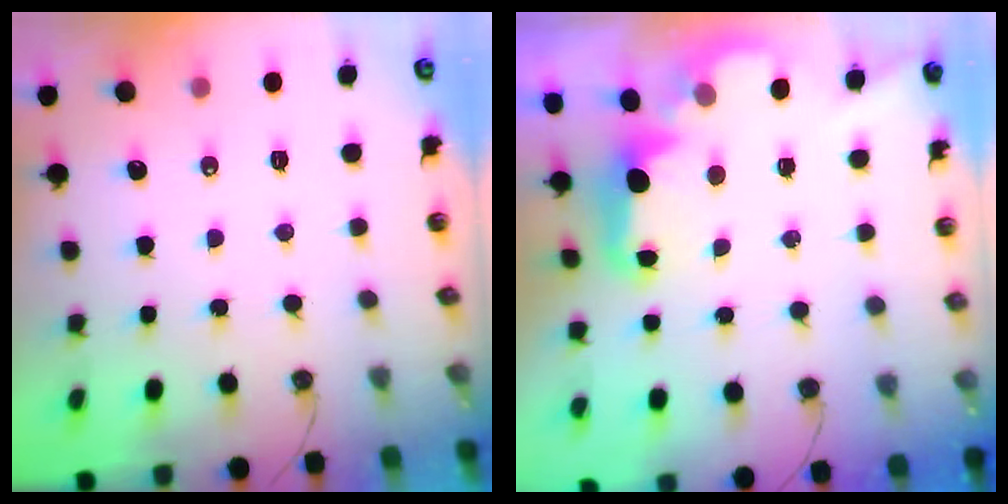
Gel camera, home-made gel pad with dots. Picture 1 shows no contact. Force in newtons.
{"total": 2.8, "press": 2.7, "slide": 0.9}